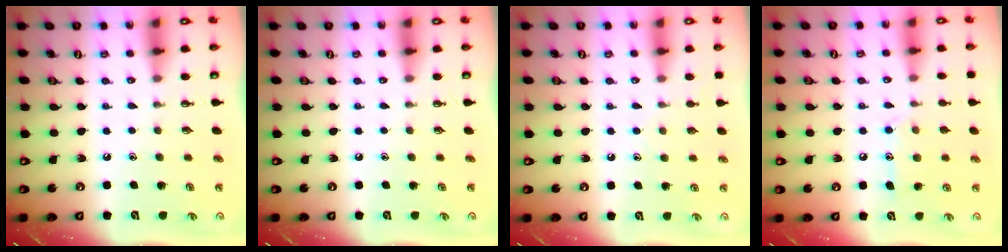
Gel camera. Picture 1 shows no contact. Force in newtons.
{"total": 0.0}
{"total": 6.6, "press": 6.5, "slide": 0.6}
{"total": 10.3, "press": 10.3, "slide": 0.8}